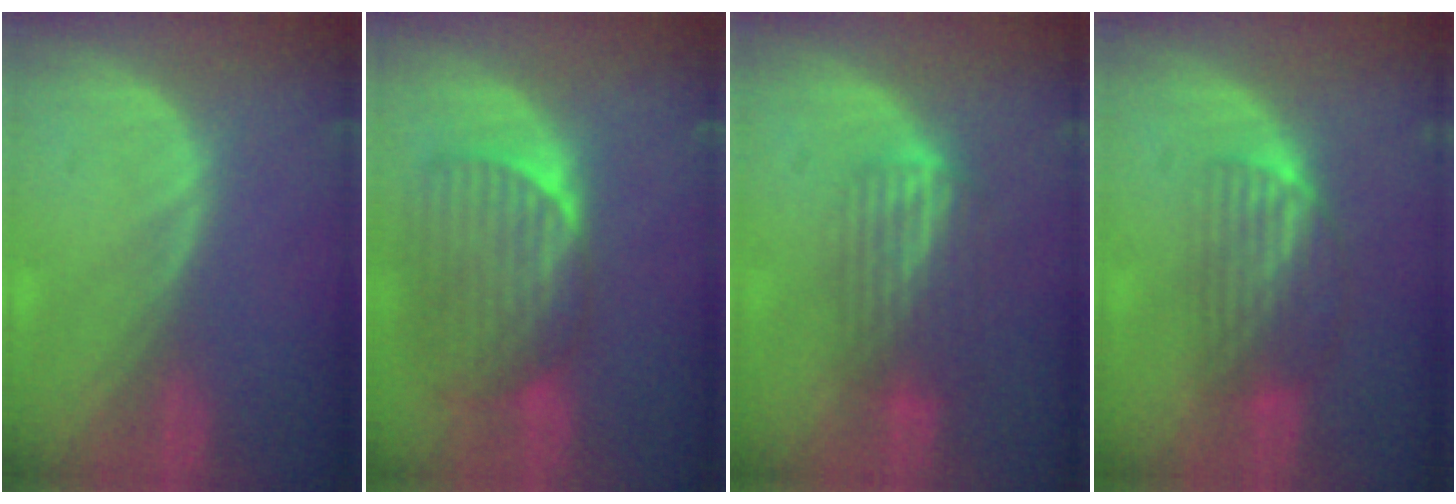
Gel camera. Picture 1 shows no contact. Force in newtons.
{"total": 9.1, "press": 8.4, "slide": 3.5}
{"total": 6.8, "press": 5.7, "slide": 3.6}
{"total": 6.6, "press": 5.8, "slide": 3.0}